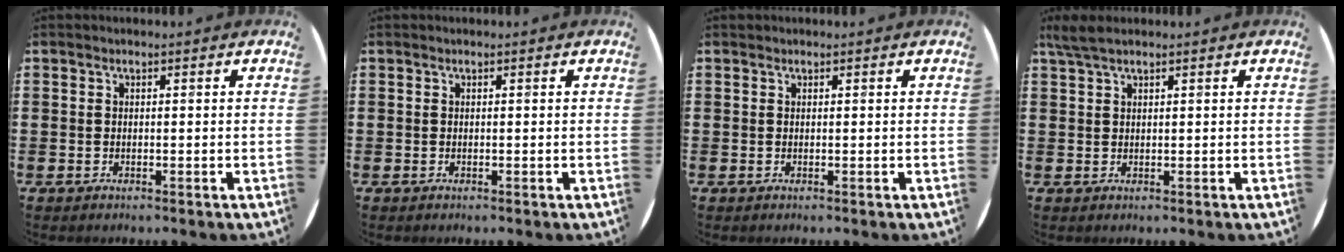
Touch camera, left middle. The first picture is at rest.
{"total": 0.0}
{"total": 0.0}
{"total": 2.5, "force": [1.9, 0.4, 1.6], "torque": [-0.033, 0.004, 0.033]}